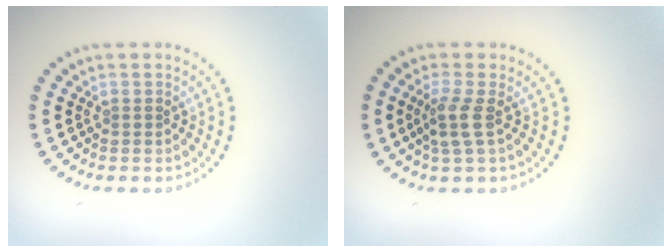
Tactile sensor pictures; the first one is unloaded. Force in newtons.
{"total": 2.2, "press": 1.8, "slide": 1.3}